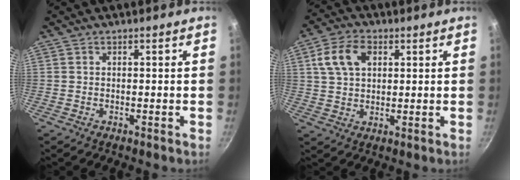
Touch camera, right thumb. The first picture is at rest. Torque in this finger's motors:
{"motor_torque": [-0.19, 0.55, 0.30, -0.27, 0.07]}